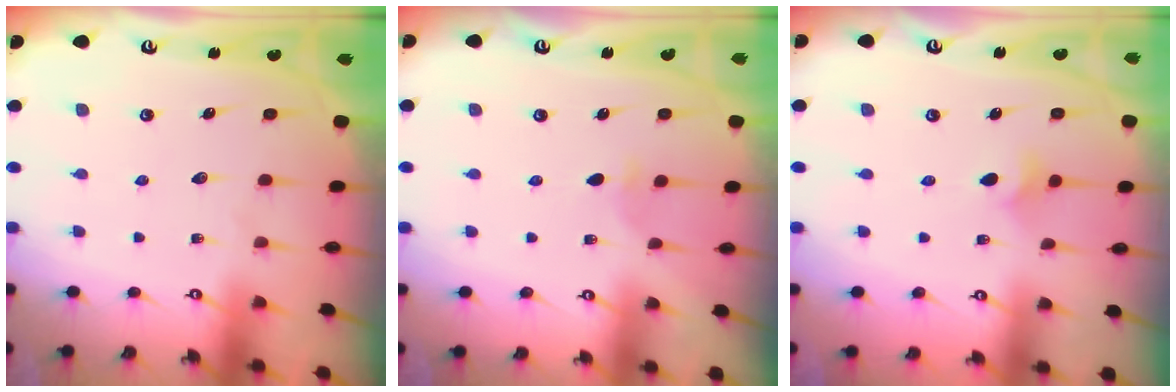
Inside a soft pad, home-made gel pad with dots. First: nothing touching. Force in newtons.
{"total": 1.8, "press": 1.8, "slide": 0.3}
{"total": 3.4, "press": 3.3, "slide": 0.8}